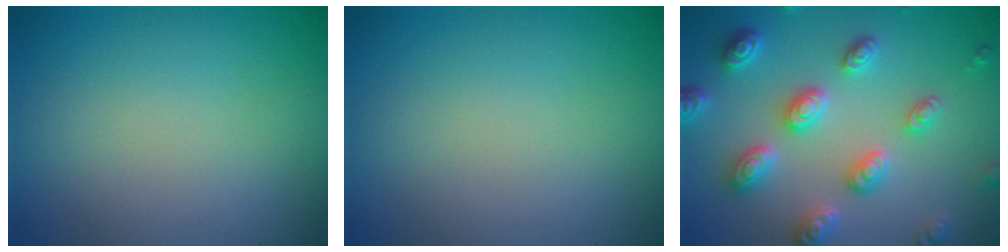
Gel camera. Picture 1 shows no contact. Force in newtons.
{"total": 0.0}
{"total": 5.3, "press": 5.2, "slide": 1.2}